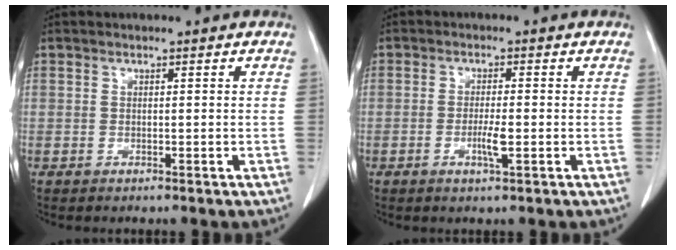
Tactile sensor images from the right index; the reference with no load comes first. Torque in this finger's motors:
{"motor_torque": [-0.11, 0.08, -0.02, 0.02]}